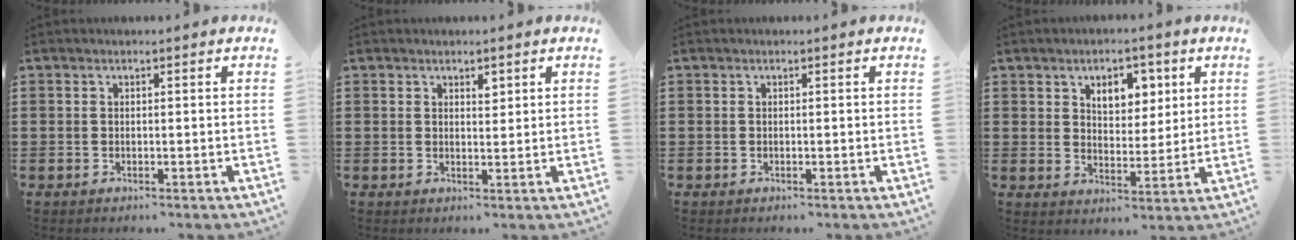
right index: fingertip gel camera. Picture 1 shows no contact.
{"total": 1.6, "force": [1.1, 0.8, 0.7], "torque": [0.000, -0.003, 0.017]}
{"total": 0.0}
{"total": 5.5, "force": [2.8, 3.6, 3.1], "torque": [-0.052, 0.006, 0.044]}